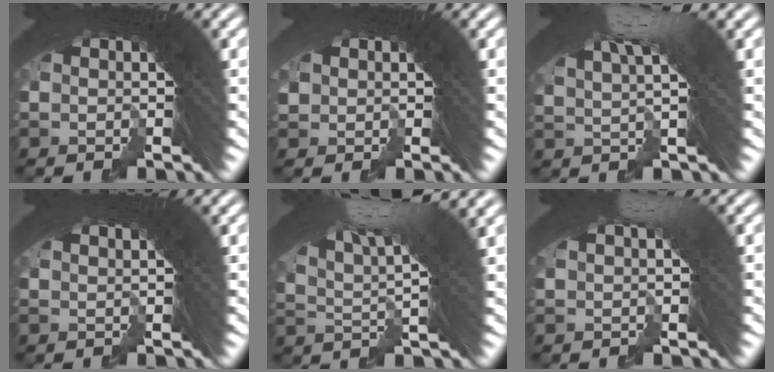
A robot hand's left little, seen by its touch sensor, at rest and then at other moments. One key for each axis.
{"total": 0.6, "fx": -0.1, "fy": 0.6, "fz": 0.0, "tx": 0.009, "ty": -0.001, "tz": 0.004}
{"total": 4.8, "fx": 2.7, "fy": 0.3, "fz": 4.0, "tx": -0.051, "ty": 0.019, "tz": 0.040}
{"total": 2.6, "fx": 1.9, "fy": -1.7, "fz": 0.7, "tx": 0.007, "ty": 0.012, "tz": 0.036}
{"total": 8.7, "fx": 4.2, "fy": 2.4, "fz": 7.2, "tx": -0.104, "ty": 0.017, "tz": 0.064}
{"total": 1.9, "fx": 1.2, "fy": -1.1, "fz": 0.9, "tx": 0.006, "ty": 0.019, "tz": 0.017}